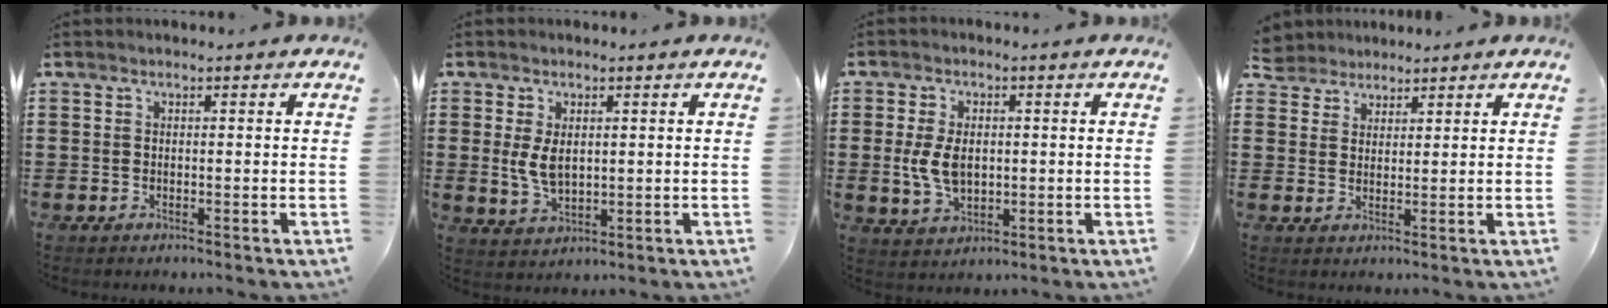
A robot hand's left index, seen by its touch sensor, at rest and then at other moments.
{"total": 4.8, "force": [0.8, 2.7, 3.8], "torque": [-0.094, 0.000, 0.010]}
{"total": 6.3, "force": [0.2, 3.9, 4.9], "torque": [-0.117, 0.004, -0.002]}
{"total": 3.2, "force": [2.8, 1.4, -0.5], "torque": [-0.006, 0.002, 0.053]}